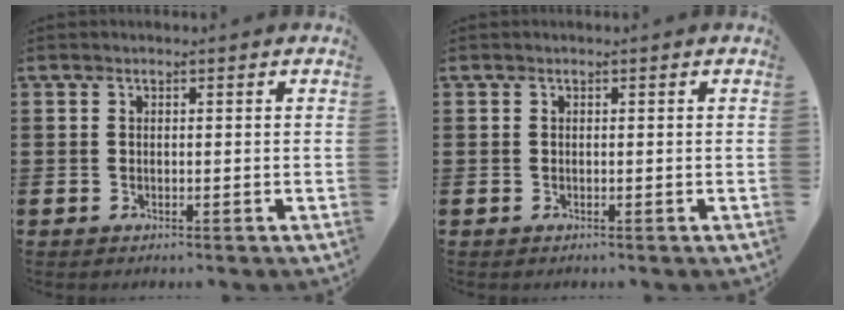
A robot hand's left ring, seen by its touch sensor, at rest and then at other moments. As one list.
[{"total": 0.0}]